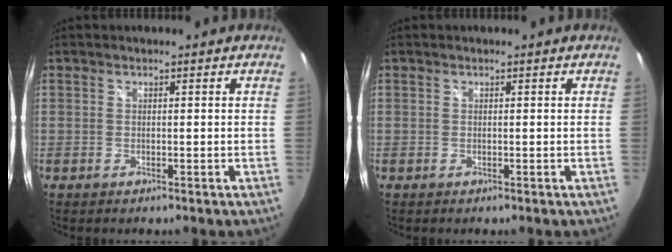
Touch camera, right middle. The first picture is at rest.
{"total": 0.0}